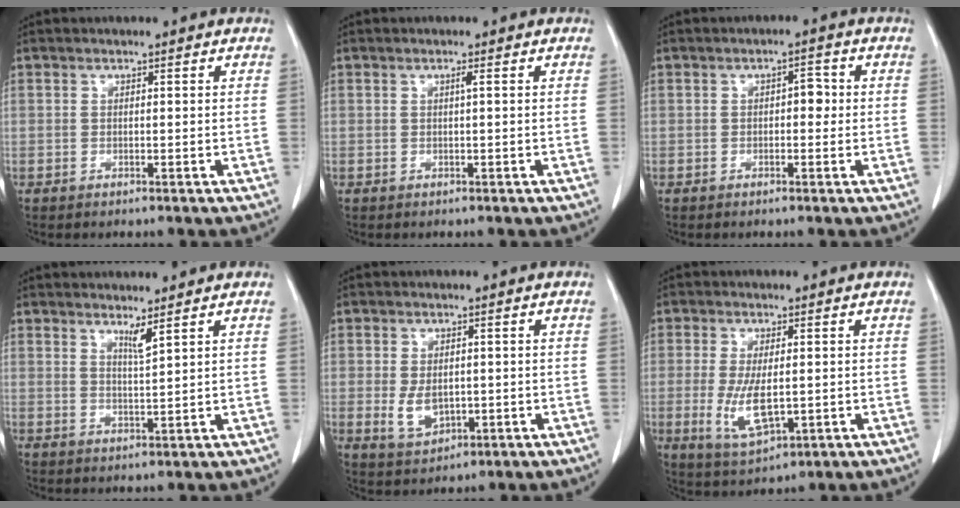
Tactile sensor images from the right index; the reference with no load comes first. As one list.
[{"total": 0.6, "force": [0.1, -0.2, 0.5], "torque": [-0.010, -0.001, 0.005]}, {"total": 2.3, "force": [0.0, 1.2, 1.9], "torque": [-0.023, 0.010, -0.002]}, {"total": 2.1, "force": [1.5, -0.6, 1.4], "torque": [-0.026, -0.015, 0.030]}, {"total": 4.8, "force": [-0.6, 3.0, 3.6], "torque": [-0.069, -0.005, 0.002]}, {"total": 7.3, "force": [-1.0, 2.7, 6.7], "torque": [-0.139, -0.016, -0.010]}]